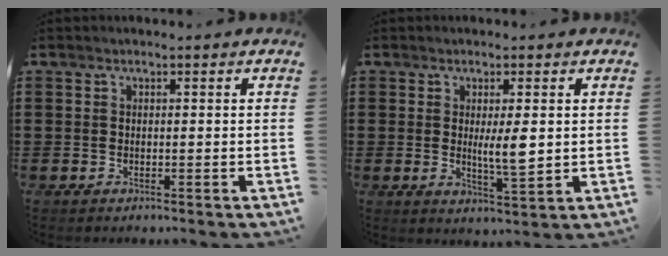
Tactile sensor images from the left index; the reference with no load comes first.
{"total": 4.9, "force": [0.5, 0.9, 4.8], "torque": [-0.072, -0.009, 0.004]}